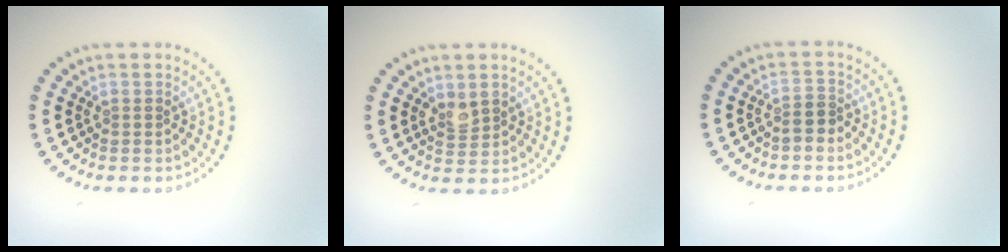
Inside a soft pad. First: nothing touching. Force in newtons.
{"total": 1.7, "press": 1.6, "slide": 0.5}
{"total": 1.6, "press": 1.4, "slide": 0.8}